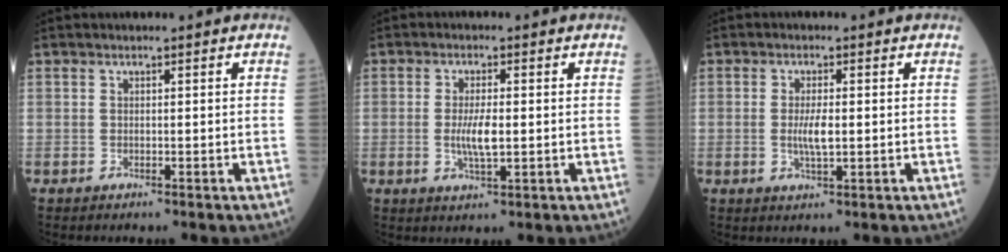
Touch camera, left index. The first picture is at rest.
{"total": 4.2, "force": [-0.3, 0.8, 4.2], "torque": [-0.088, -0.006, -0.004]}
{"total": 3.4, "force": [-0.1, 0.6, 3.3], "torque": [-0.070, -0.005, -0.001]}